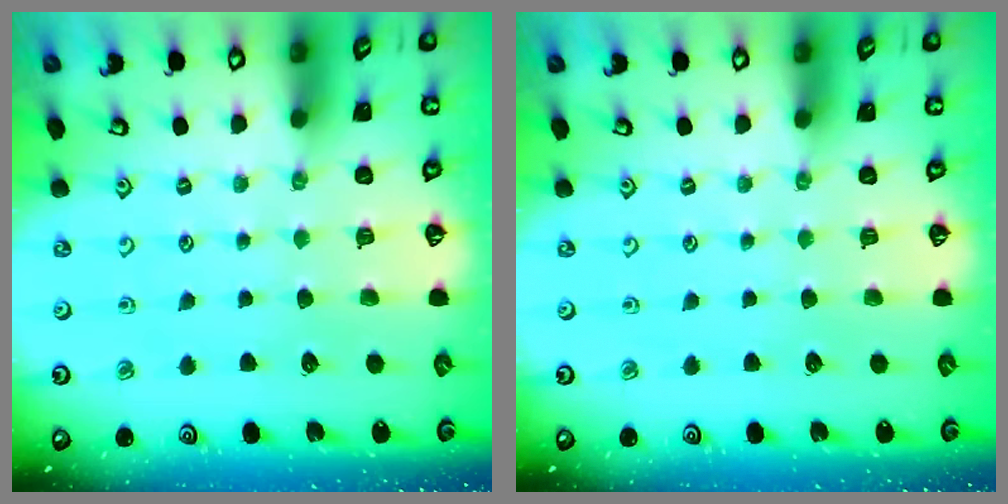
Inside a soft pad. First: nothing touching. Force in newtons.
{"total": 0.0}